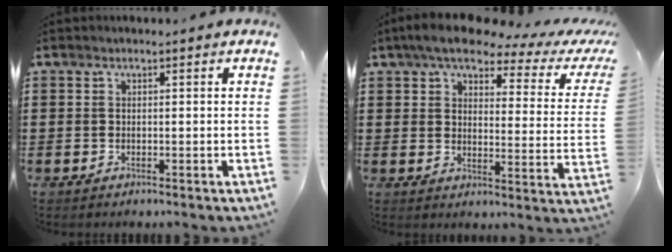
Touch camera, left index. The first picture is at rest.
{"total": 6.5, "force": [4.9, 1.7, 3.9], "torque": [-0.084, -0.022, 0.079]}